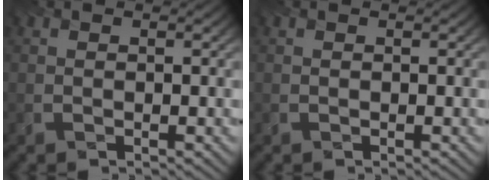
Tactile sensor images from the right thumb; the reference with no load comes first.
{"total": 0.0}